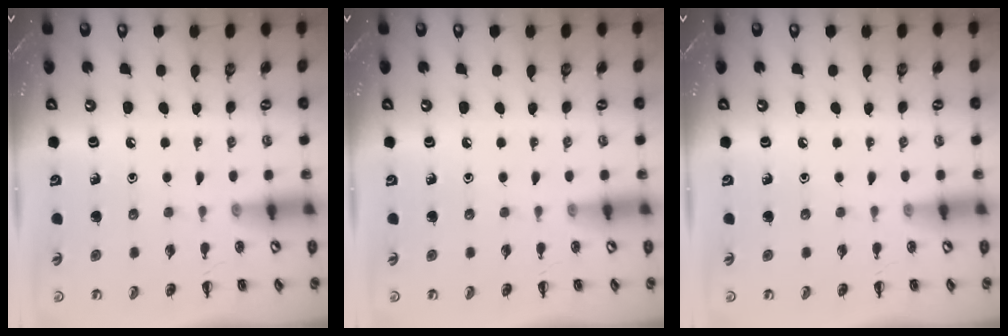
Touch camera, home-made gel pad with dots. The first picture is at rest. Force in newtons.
{"total": 0.0}
{"total": 0.0}